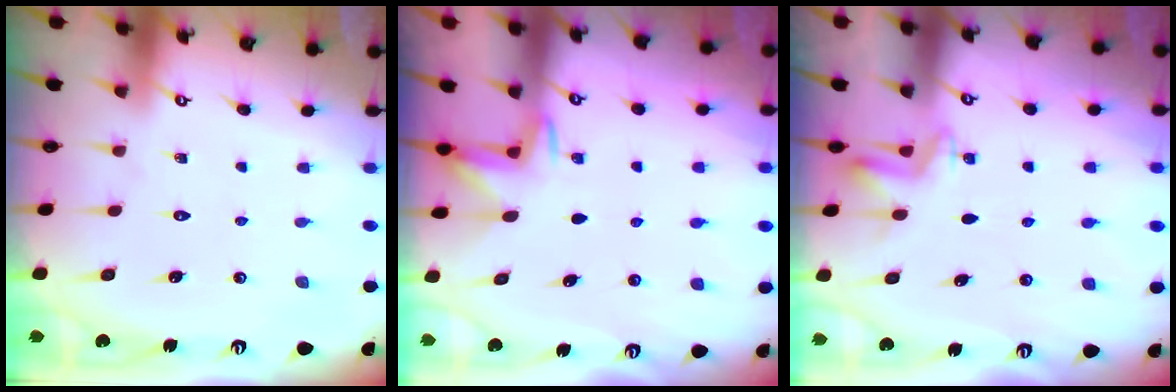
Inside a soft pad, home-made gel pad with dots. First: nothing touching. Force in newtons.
{"total": 2.5, "press": 2.4, "slide": 0.7}
{"total": 2.8, "press": 2.7, "slide": 0.9}